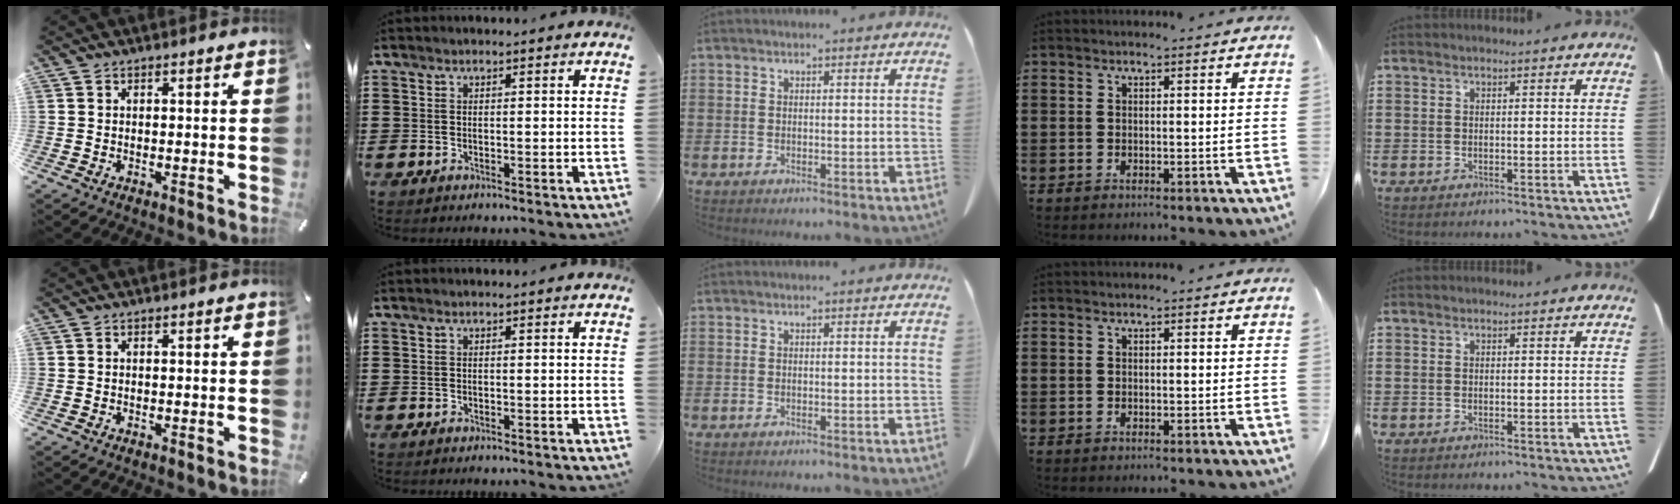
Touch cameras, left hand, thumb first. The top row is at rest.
{}